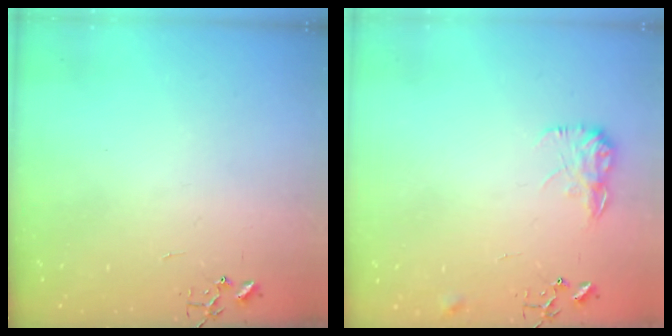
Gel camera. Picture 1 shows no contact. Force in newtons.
{"total": 9.6, "press": 9.6, "slide": 0.3}